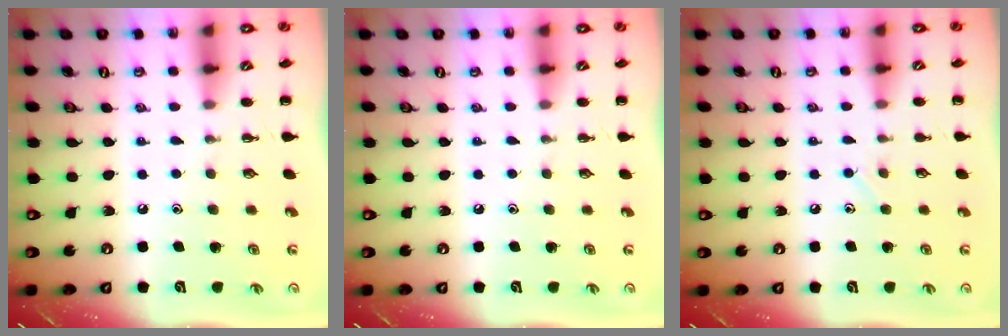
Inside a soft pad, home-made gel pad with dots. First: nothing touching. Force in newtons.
{"total": 0.0}
{"total": 5.0, "press": 4.8, "slide": 1.3}